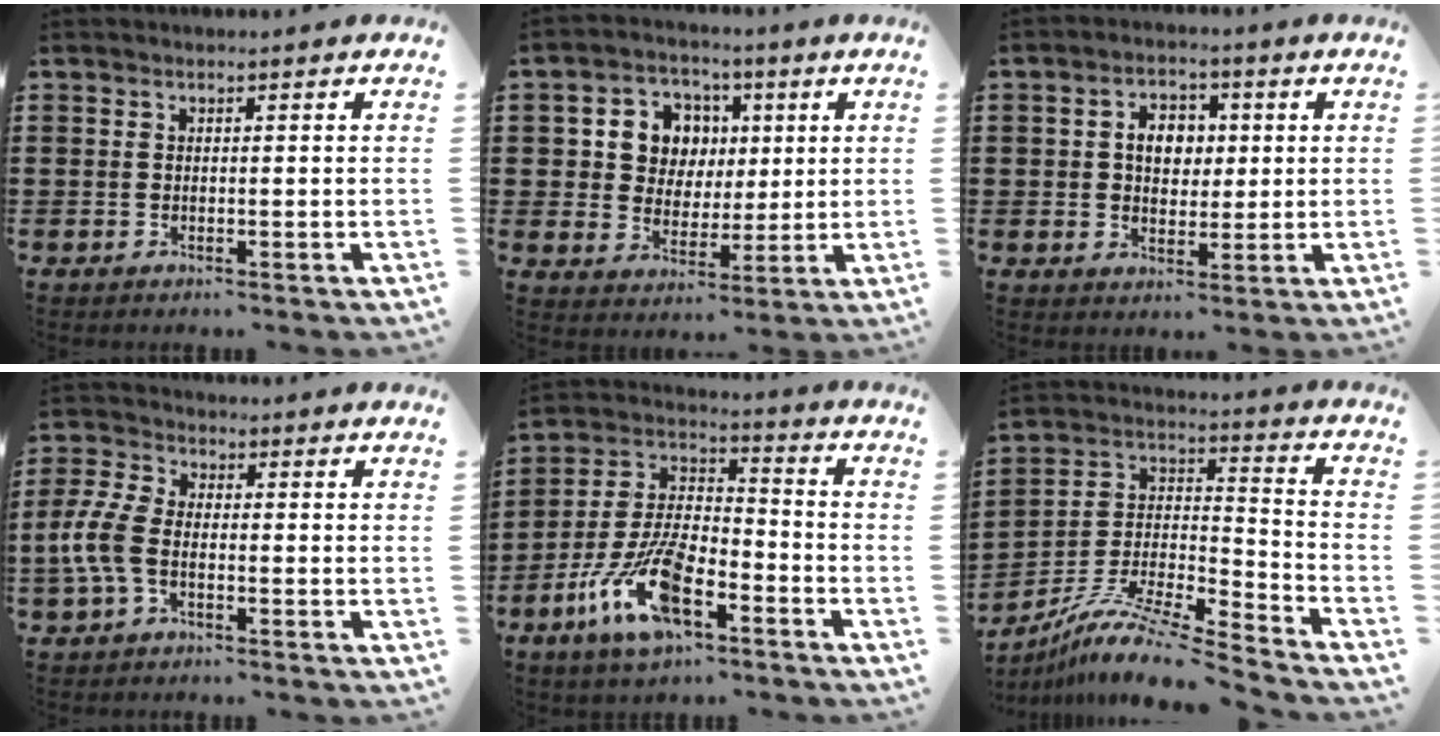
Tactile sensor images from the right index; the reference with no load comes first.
{"total": 7.7, "force": [1.8, 7.1, 2.4], "torque": [-0.075, 0.018, 0.033]}
{"total": 5.2, "force": [0.6, 3.9, 3.3], "torque": [-0.069, 0.013, 0.003]}
{"total": 6.0, "force": [-2.0, 3.2, 4.7], "torque": [-0.133, -0.010, -0.046]}
{"total": 13.3, "force": [-7.2, 5.9, 9.5], "torque": [-0.210, 0.013, -0.138]}
{"total": 10.7, "force": [-9.2, 0.9, 5.5], "torque": [-0.120, 0.000, -0.189]}